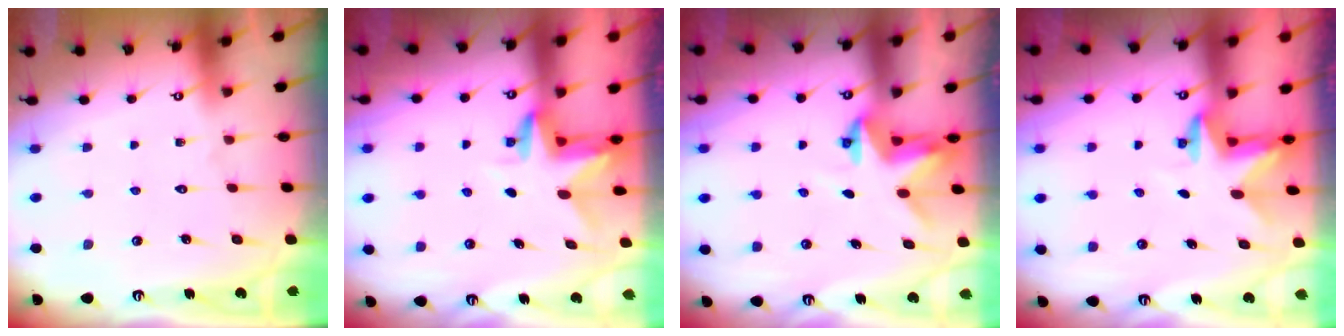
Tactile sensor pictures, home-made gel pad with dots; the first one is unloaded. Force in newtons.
{"total": 3.1, "press": 3.1, "slide": 0.2}
{"total": 3.2, "press": 3.2, "slide": 0.0}
{"total": 2.5, "press": 2.5, "slide": 0.4}